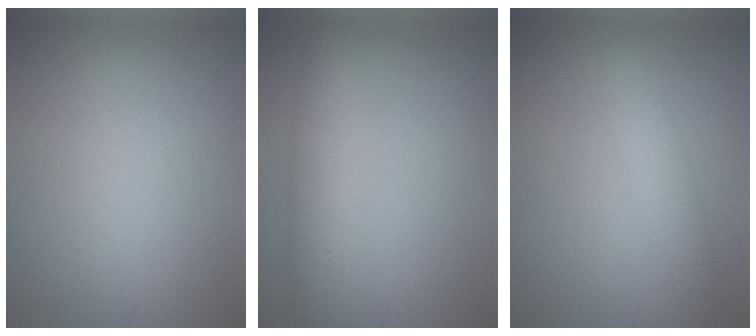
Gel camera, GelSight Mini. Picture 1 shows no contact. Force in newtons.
{"total": 3.8, "press": 3.8, "slide": 0.1}
{"total": 2.8, "press": 2.8, "slide": 0.1}